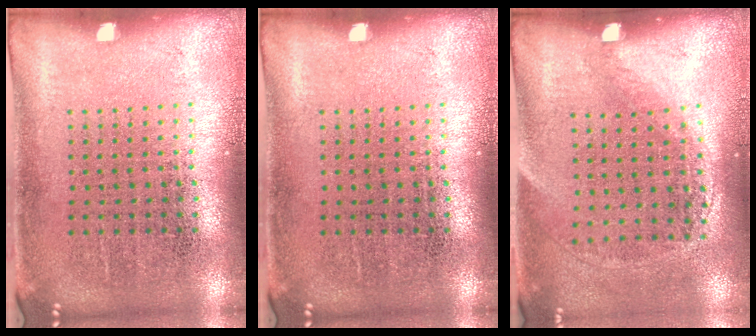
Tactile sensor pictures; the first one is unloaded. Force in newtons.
{"total": 0.0}
{"total": 1.4, "press": 1.0, "slide": 1.0}